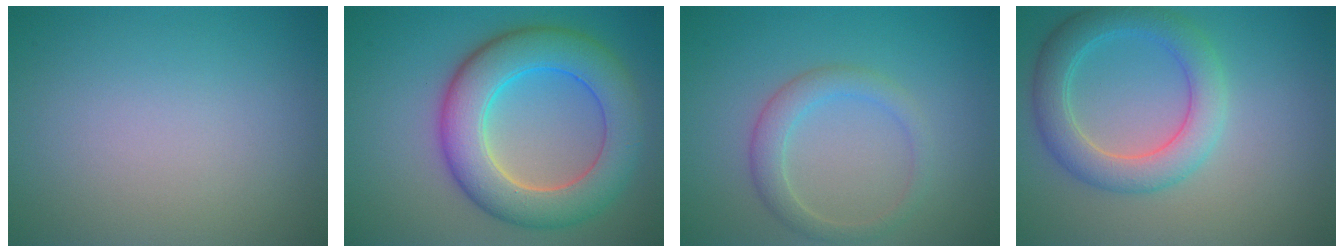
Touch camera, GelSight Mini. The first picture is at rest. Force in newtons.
{"total": 8.5, "press": 8.5, "slide": 0.2}
{"total": 2.5, "press": 2.5, "slide": 0.0}
{"total": 4.6, "press": 4.6, "slide": 0.2}